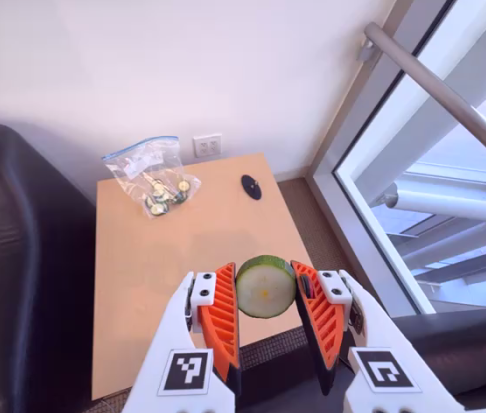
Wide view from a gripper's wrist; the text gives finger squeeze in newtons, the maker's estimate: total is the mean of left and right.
{"total": 9.1, "left": 9.4, "right": 8.7}